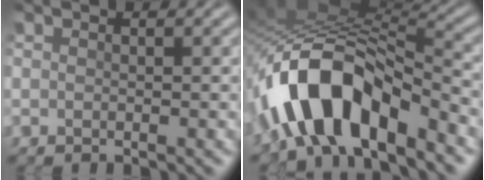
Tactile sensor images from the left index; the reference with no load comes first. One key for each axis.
{"total": 10.2, "fx": -5.1, "fy": 4.1, "fz": 7.8, "tx": -0.141, "ty": 0.016, "tz": -0.094}